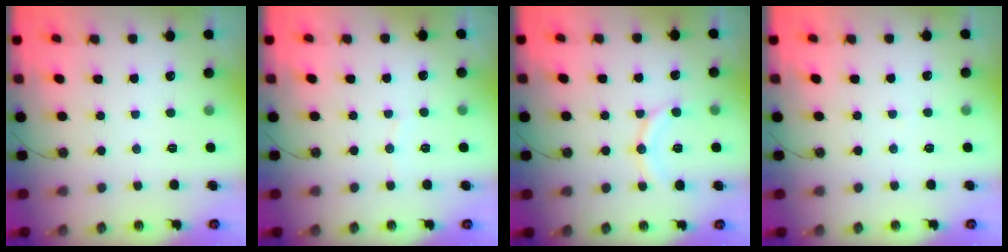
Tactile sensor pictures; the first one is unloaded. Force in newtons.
{"total": 2.7, "press": 2.7, "slide": 0.3}
{"total": 10.9, "press": 10.9, "slide": 1.0}
{"total": 4.0, "press": 4.0, "slide": 0.5}